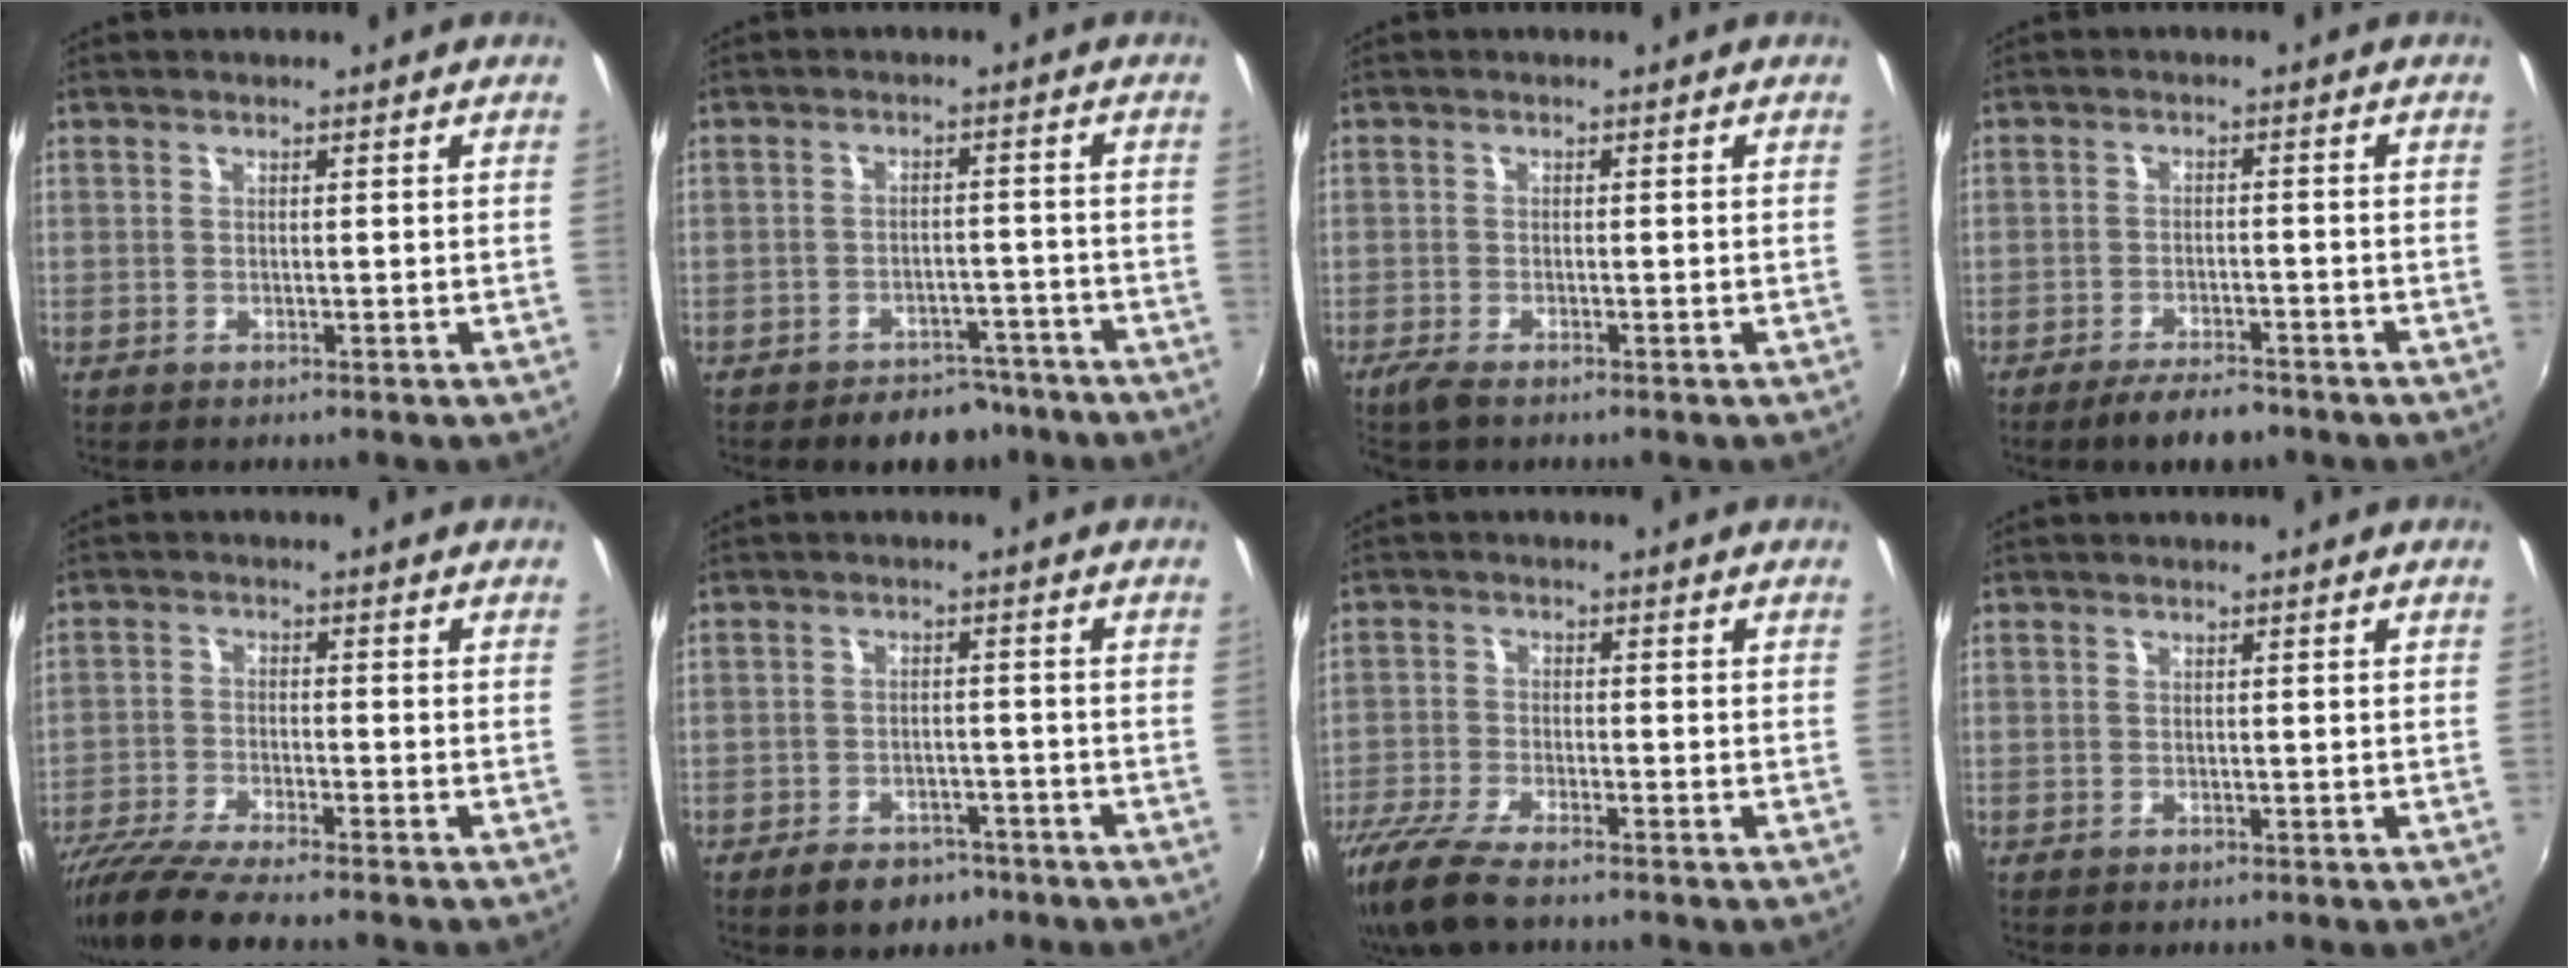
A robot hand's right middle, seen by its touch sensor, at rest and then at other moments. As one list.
[{"total": 8.2, "force": [-6.7, 4.2, 2.4], "torque": [-0.052, 0.014, -0.079]}, {"total": 2.4, "force": [-1.9, 0.3, 1.6], "torque": [-0.037, -0.008, -0.038]}, {"total": 6.1, "force": [-5.0, 1.6, 3.2], "torque": [-0.074, -0.006, -0.081]}, {"total": 9.8, "force": [-8.6, 0.4, 4.7], "torque": [-0.112, -0.030, -0.157]}, {"total": 7.1, "force": [-5.1, 4.0, 2.9], "torque": [-0.073, 0.005, -0.067]}, {"total": 10.8, "force": [-8.6, 2.2, 6.1], "torque": [-0.148, -0.038, -0.163]}, {"total": 0.0}]